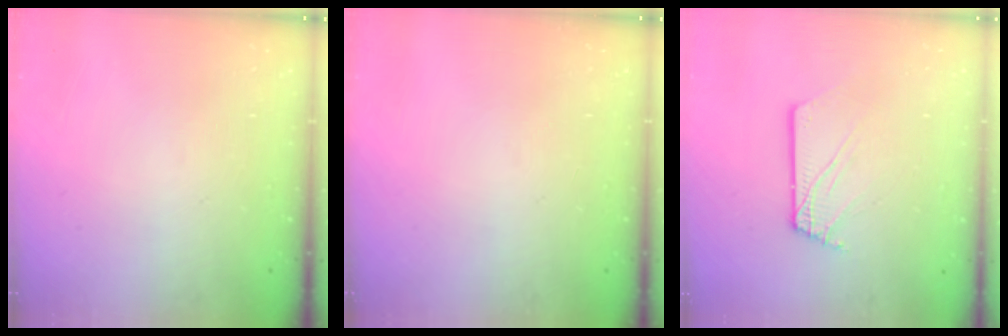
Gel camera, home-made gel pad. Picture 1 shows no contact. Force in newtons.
{"total": 0.0}
{"total": 2.6, "press": 2.6, "slide": 0.3}